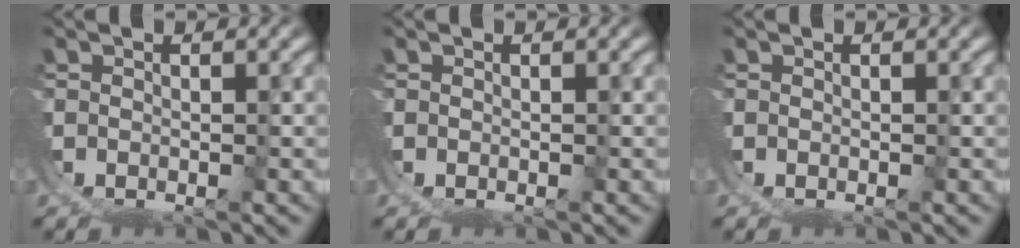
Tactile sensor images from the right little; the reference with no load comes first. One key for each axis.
{"total": 0.0}
{"total": 0.0}